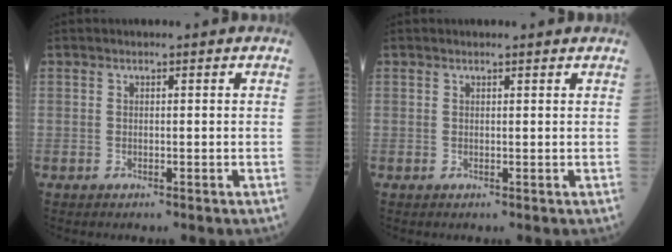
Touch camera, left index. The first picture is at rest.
{"total": 1.8, "force": [1.8, 0.1, 0.3], "torque": [-0.008, 0.002, 0.018]}